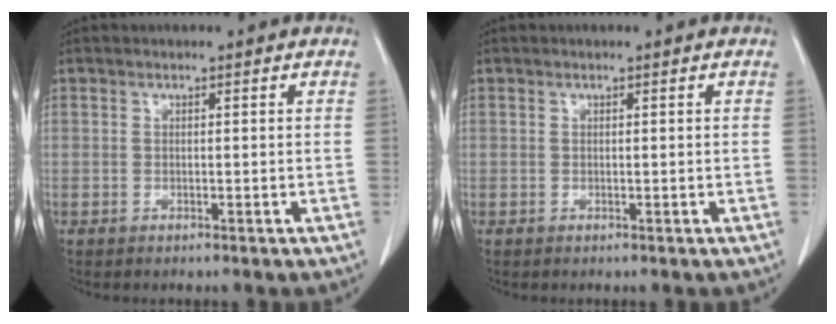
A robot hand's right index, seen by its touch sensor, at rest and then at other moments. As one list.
[{"total": 0.0}]